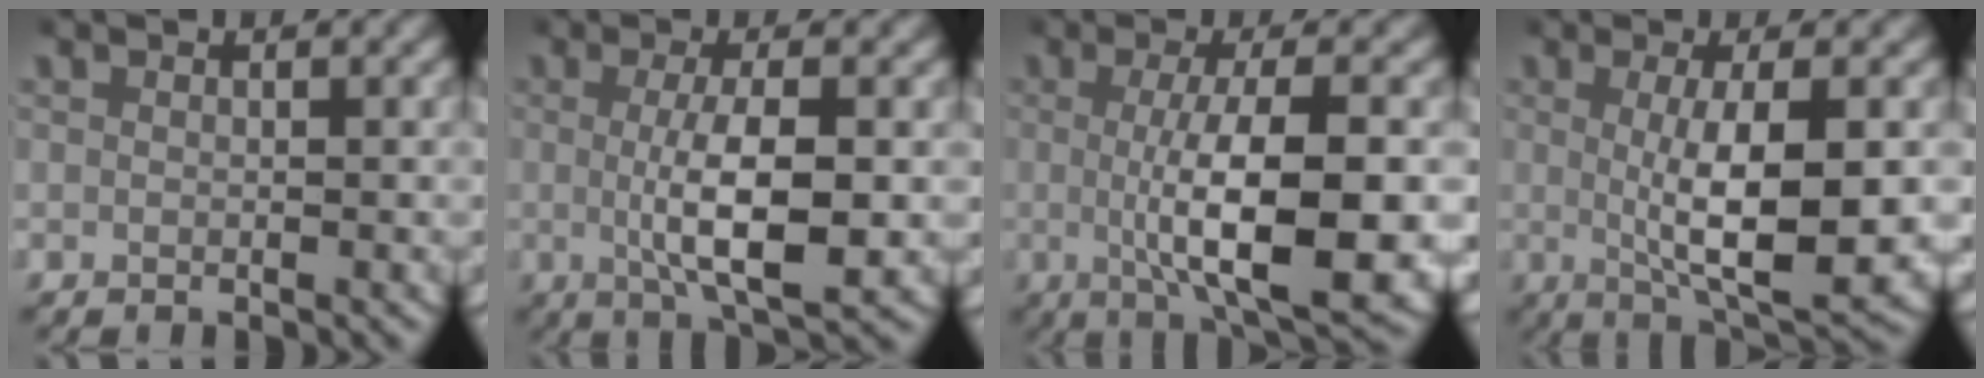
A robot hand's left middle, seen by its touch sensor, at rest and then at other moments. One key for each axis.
{"total": 5.8, "fx": -0.4, "fy": 1.6, "fz": 5.6, "tx": -0.096, "ty": -0.009, "tz": -0.004}
{"total": 8.9, "fx": -1.0, "fy": 2.3, "fz": 8.5, "tx": -0.131, "ty": -0.009, "tz": -0.009}
{"total": 7.9, "fx": 0.2, "fy": 2.1, "fz": 7.6, "tx": -0.116, "ty": -0.013, "tz": 0.011}